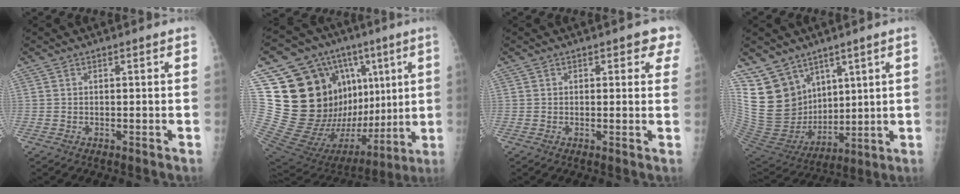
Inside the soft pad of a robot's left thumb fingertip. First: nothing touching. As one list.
[{"total": 32.5, "force": [6.8, 19.2, 25.3], "torque": [-0.377, 0.022, 0.139]}, {"total": 3.1, "force": [1.8, 2.3, 1.3], "torque": [0.030, -0.003, 0.013]}, {"total": 16.3, "force": [10.0, 11.2, 6.5], "torque": [-0.095, -0.039, 0.221]}]